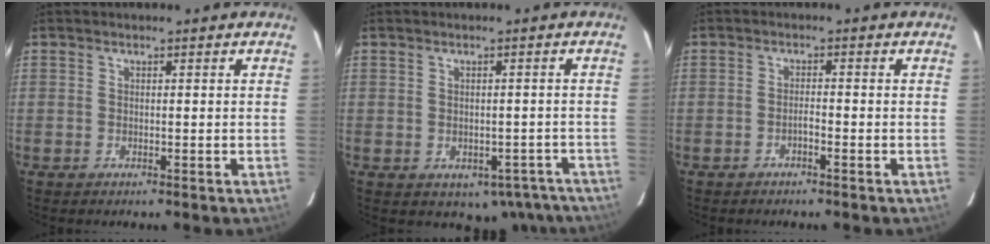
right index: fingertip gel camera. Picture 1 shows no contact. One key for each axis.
{"total": 8.2, "fx": -5.4, "fy": 5.4, "fz": 3.0, "tx": -0.015, "ty": 0.018, "tz": -0.063}
{"total": 1.4, "fx": -0.9, "fy": 0.0, "fz": 1.1, "tx": -0.017, "ty": 0.003, "tz": -0.019}